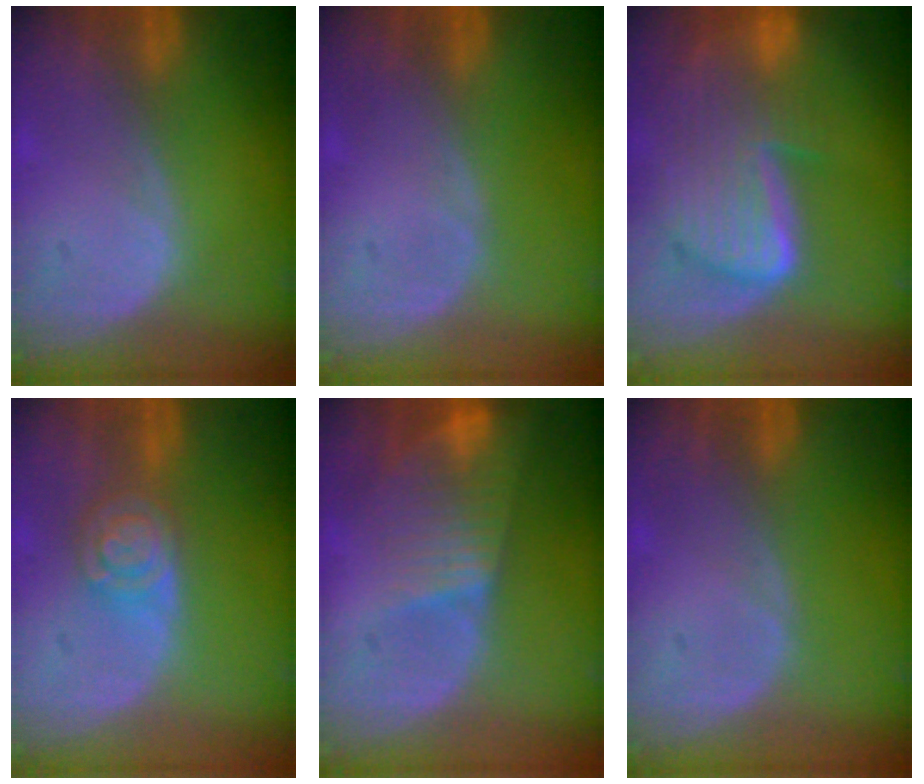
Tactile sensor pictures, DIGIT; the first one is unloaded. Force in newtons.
{"total": 0.0}
{"total": 9.8, "press": 8.2, "slide": 5.3}
{"total": 5.5, "press": 4.8, "slide": 2.6}
{"total": 8.0, "press": 6.8, "slide": 4.2}
{"total": 0.0}